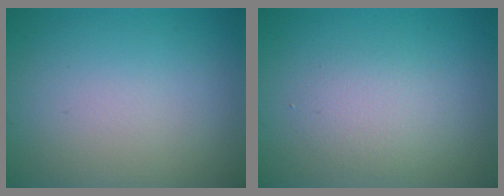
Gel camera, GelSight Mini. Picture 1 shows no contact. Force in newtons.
{"total": 2.1, "press": 2.1, "slide": 0.2}